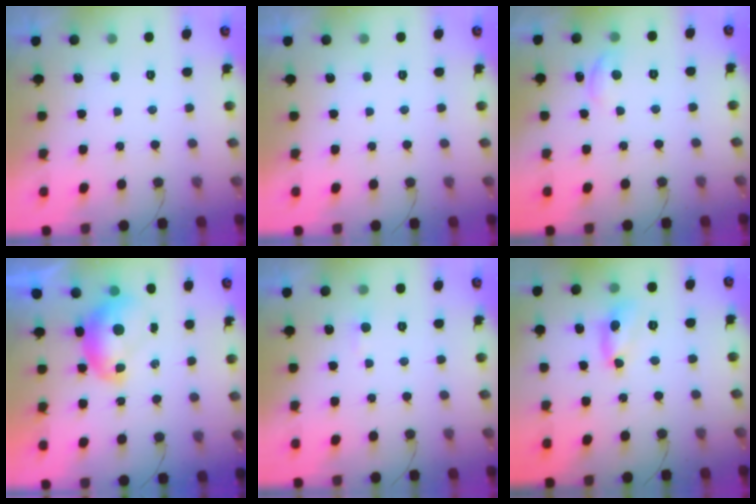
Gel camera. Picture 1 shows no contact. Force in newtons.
{"total": 0.0}
{"total": 6.6, "press": 6.5, "slide": 0.7}
{"total": 8.1, "press": 8.1, "slide": 0.7}
{"total": 3.2, "press": 3.2, "slide": 0.4}
{"total": 7.8, "press": 7.8, "slide": 0.5}